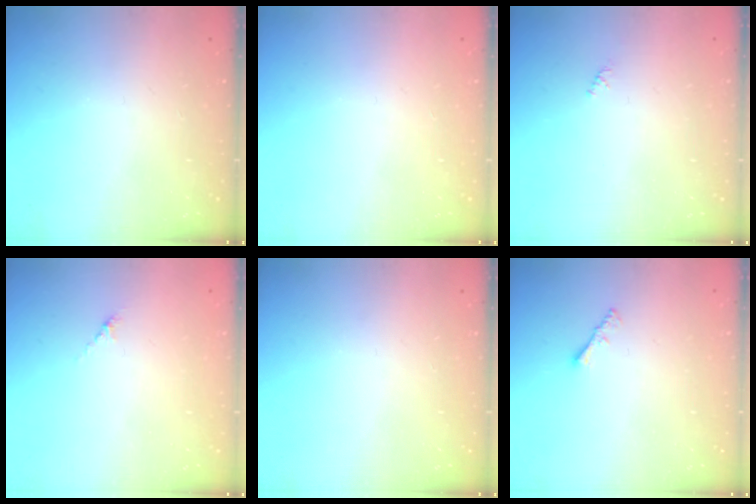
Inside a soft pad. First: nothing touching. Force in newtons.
{"total": 0.0}
{"total": 0.8, "press": 0.7, "slide": 0.4}
{"total": 2.7, "press": 2.7, "slide": 0.7}
{"total": 0.0}
{"total": 1.3, "press": 1.3, "slide": 0.4}